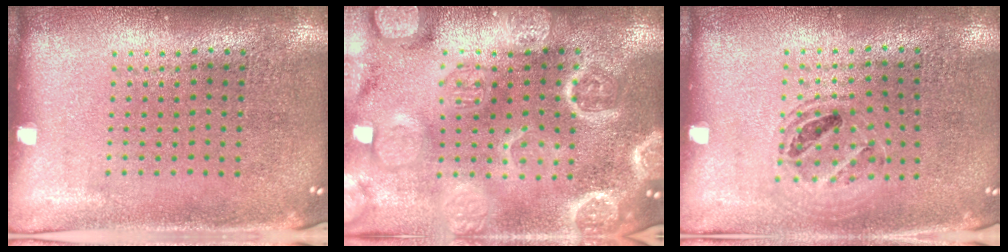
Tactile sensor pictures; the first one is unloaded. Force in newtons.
{"total": 6.0, "press": 5.9, "slide": 0.7}
{"total": 1.1, "press": 1.1, "slide": 0.4}